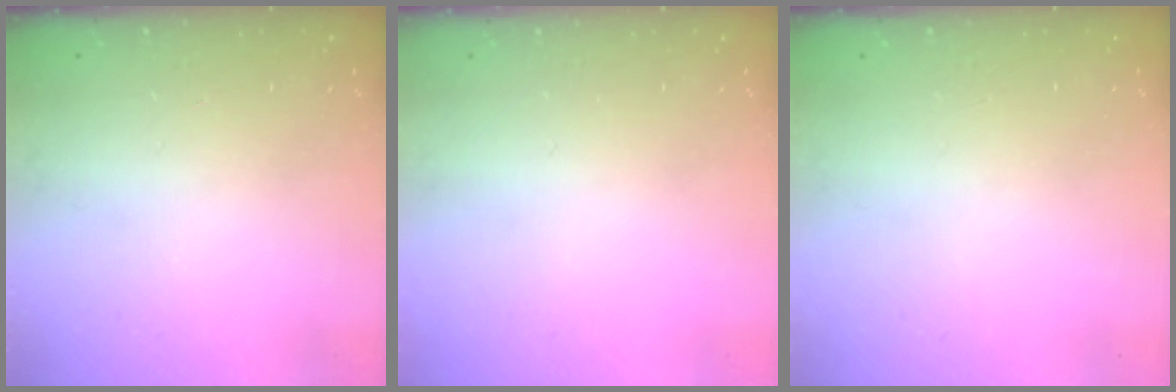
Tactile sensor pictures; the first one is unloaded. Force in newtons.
{"total": 0.0}
{"total": 0.0}